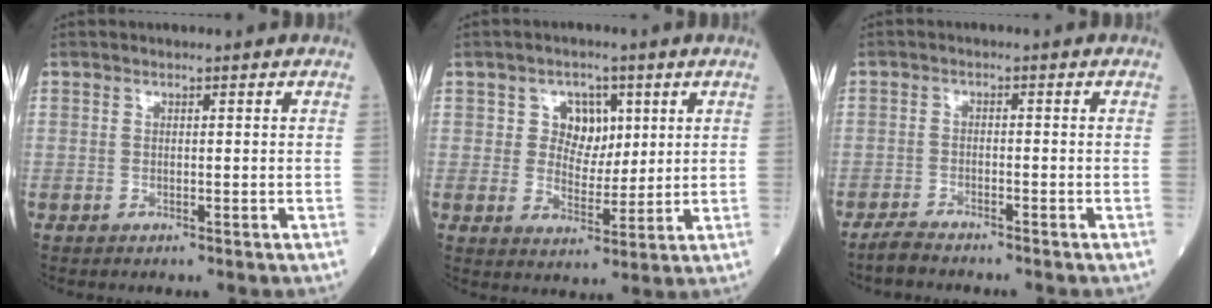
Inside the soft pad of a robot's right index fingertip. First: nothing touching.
{"total": 6.5, "force": [2.2, 5.1, 3.4], "torque": [-0.061, 0.016, 0.043]}
{"total": 4.5, "force": [-4.0, 1.0, 1.7], "torque": [-0.041, -0.012, -0.071]}